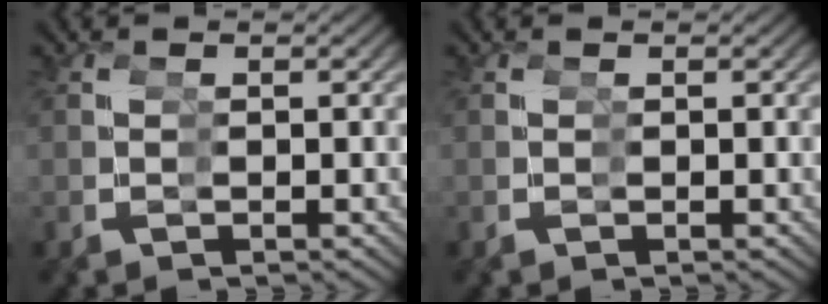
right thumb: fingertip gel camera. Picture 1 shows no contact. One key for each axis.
{"total": 0.0}